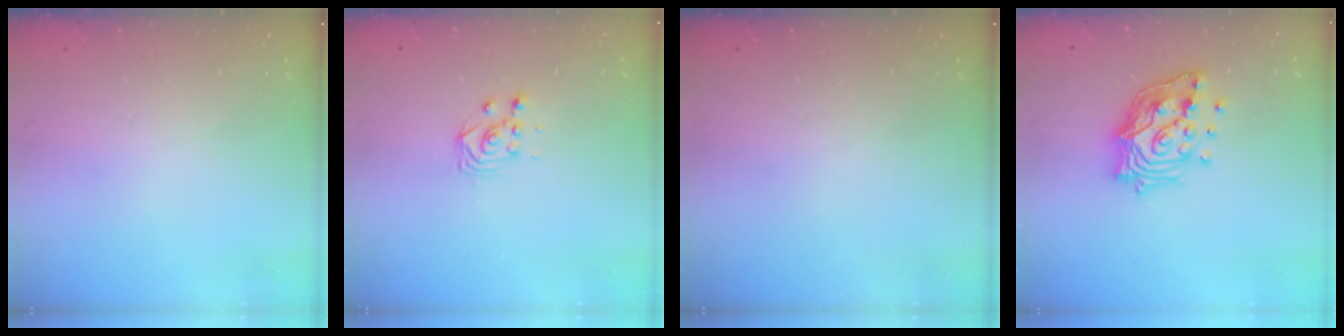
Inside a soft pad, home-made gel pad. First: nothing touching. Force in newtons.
{"total": 2.9, "press": 2.9, "slide": 0.4}
{"total": 0.0}
{"total": 15.5, "press": 15.4, "slide": 0.9}